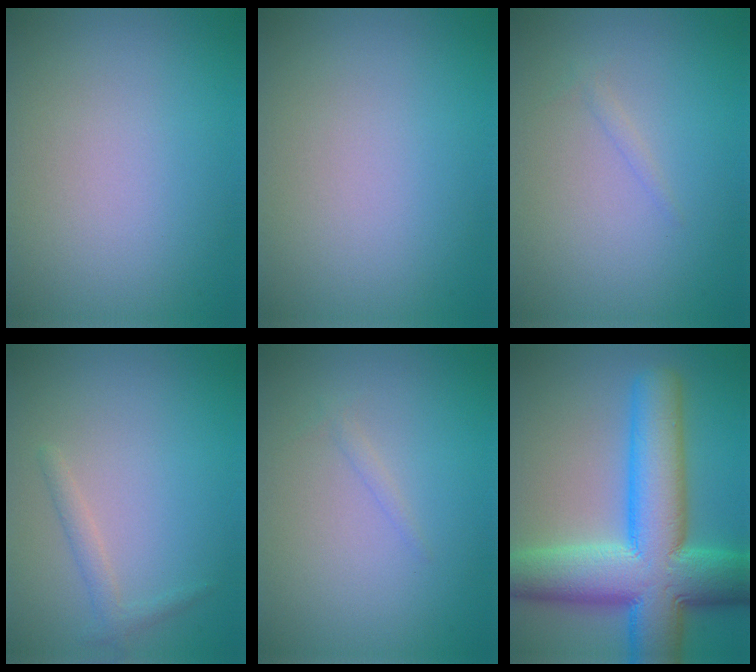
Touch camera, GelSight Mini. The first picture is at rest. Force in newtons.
{"total": 0.0}
{"total": 0.6, "press": 0.6, "slide": 0.1}
{"total": 1.3, "press": 1.3, "slide": 0.0}
{"total": 0.6, "press": 0.6, "slide": 0.1}
{"total": 12.9, "press": 12.9, "slide": 0.4}